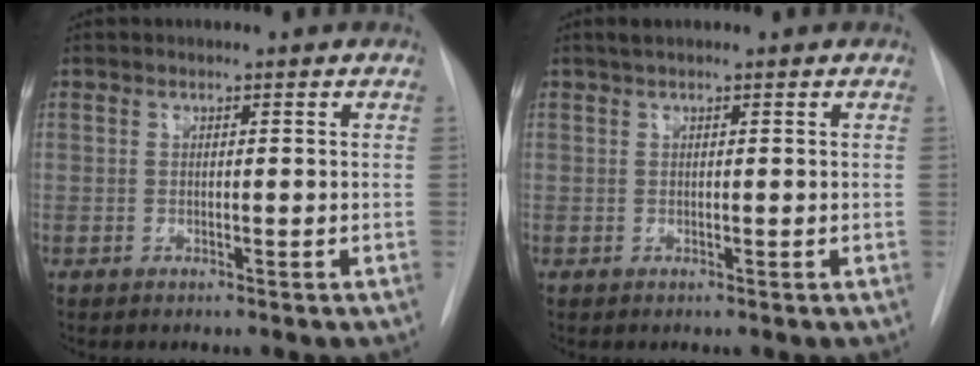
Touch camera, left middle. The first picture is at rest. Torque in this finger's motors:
{"motor_torque": [0.24, -0.22, 0.04, 0.00]}